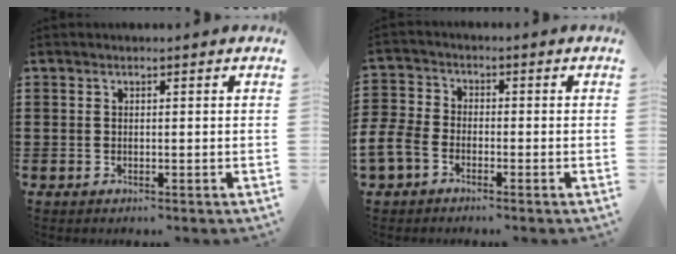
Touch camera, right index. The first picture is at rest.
{"total": 4.6, "force": [-2.9, 2.8, 2.2], "torque": [-0.076, -0.002, -0.068]}